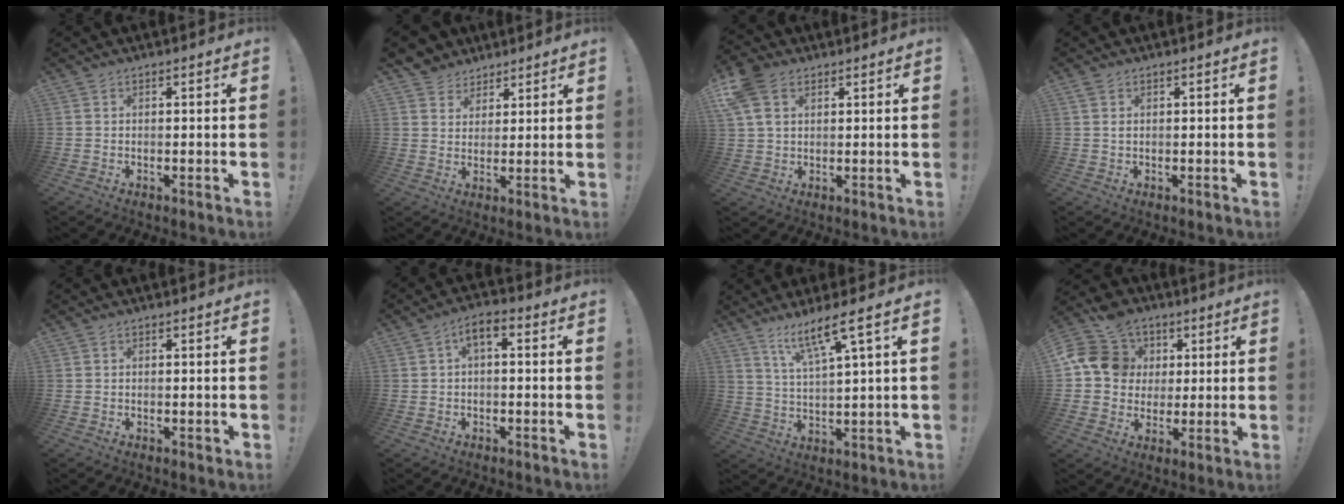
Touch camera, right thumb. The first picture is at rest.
{"total": 5.7, "force": [3.7, 4.3, 0.2], "torque": [-0.007, -0.029, 0.074]}
{"total": 8.6, "force": [3.7, 5.9, 5.1], "torque": [-0.092, -0.004, 0.075]}
{"total": 0.9, "force": [0.4, 0.6, 0.7], "torque": [-0.007, -0.001, 0.005]}
{"total": 0.7, "force": [0.1, 0.4, 0.5], "torque": [-0.004, 0.000, 0.001]}
{"total": 4.1, "force": [0.1, 1.9, 3.7], "torque": [-0.061, 0.002, 0.001]}
{"total": 9.8, "force": [6.4, 0.5, 7.3], "torque": [-0.129, -0.028, 0.104]}
{"total": 16.1, "force": [3.9, 14.0, 7.0], "torque": [-0.110, -0.003, 0.082]}